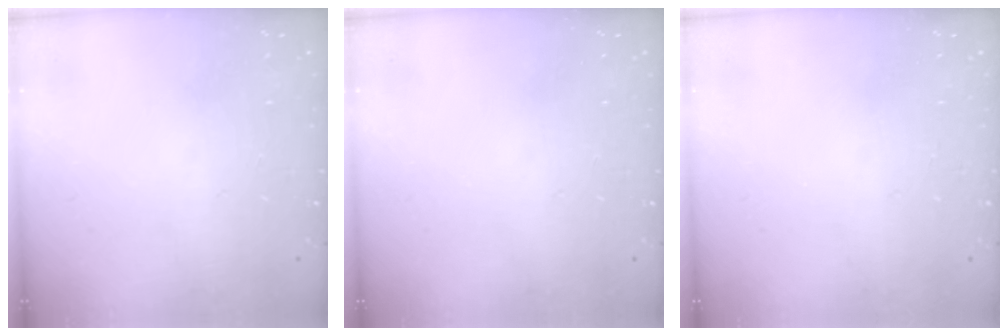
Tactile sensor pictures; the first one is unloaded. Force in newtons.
{"total": 0.0}
{"total": 0.0}